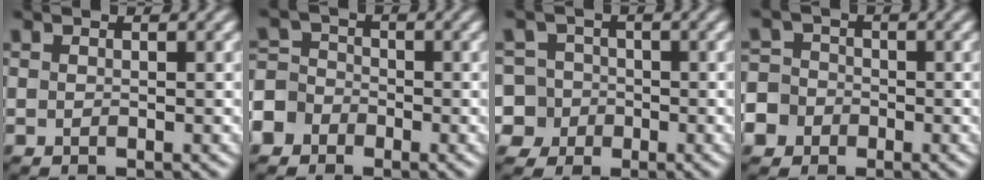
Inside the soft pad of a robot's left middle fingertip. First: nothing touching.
{"total": 5.7, "force": [-3.2, 4.5, 1.2], "torque": [-0.014, 0.002, -0.079]}
{"total": 7.8, "force": [-2.4, 7.2, 1.9], "torque": [-0.037, 0.014, -0.079]}
{"total": 7.6, "force": [-3.6, 6.4, 1.5], "torque": [-0.044, -0.009, -0.094]}